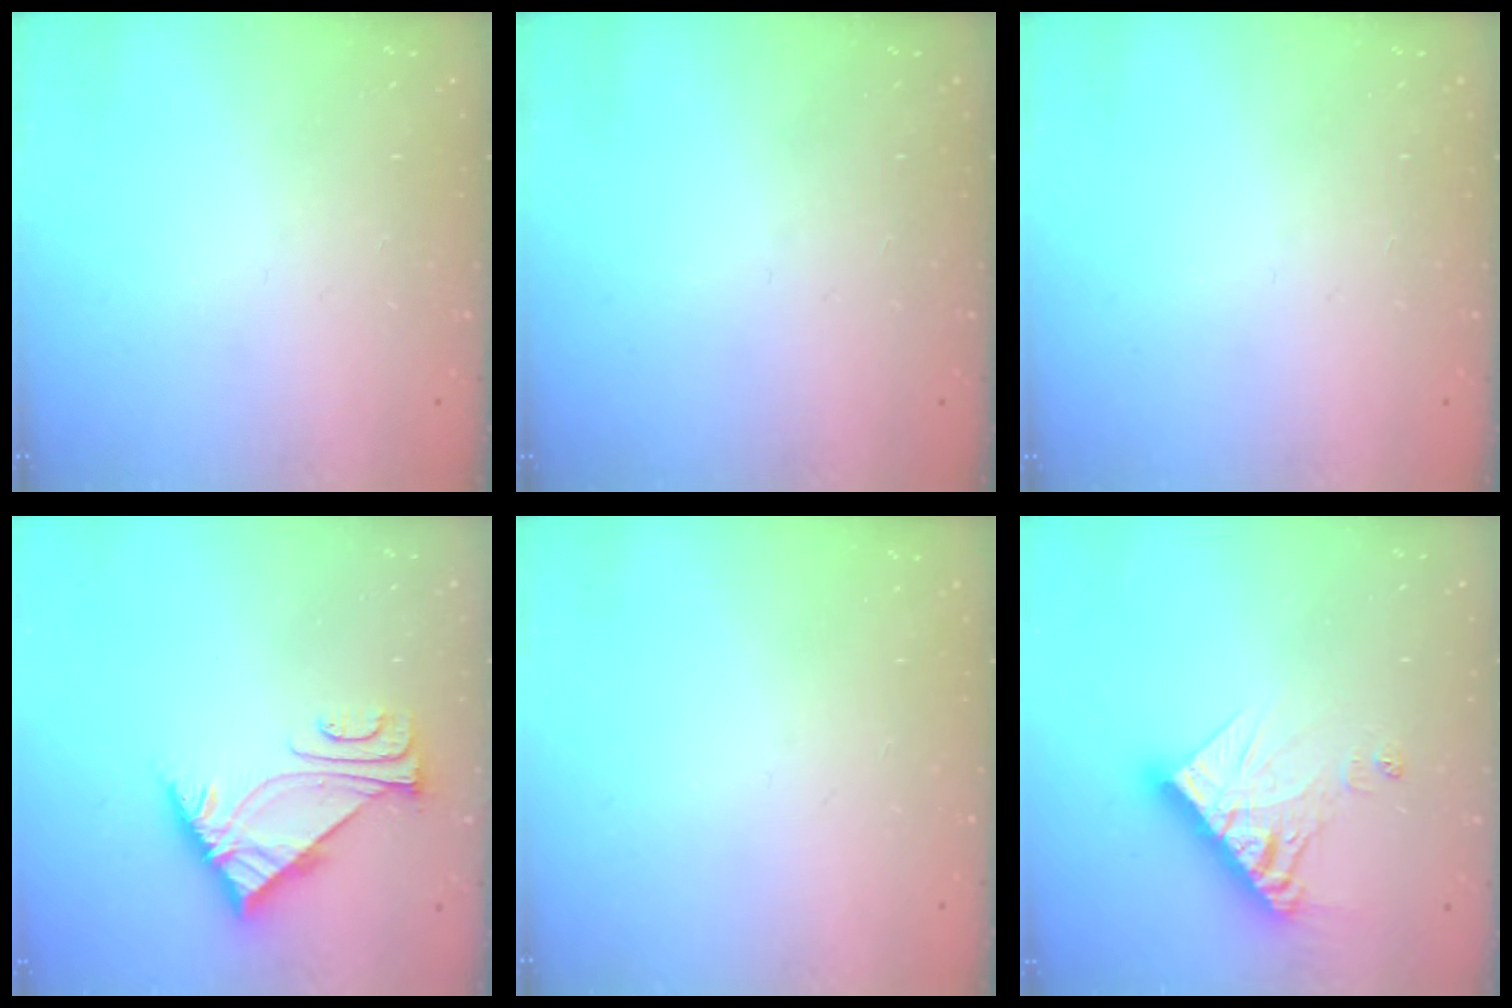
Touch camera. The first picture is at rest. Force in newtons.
{"total": 0.0}
{"total": 0.0}
{"total": 6.0, "press": 5.9, "slide": 0.5}
{"total": 0.0}
{"total": 12.7, "press": 12.6, "slide": 1.6}